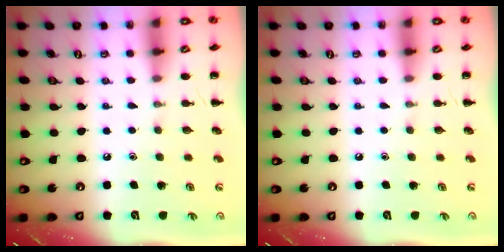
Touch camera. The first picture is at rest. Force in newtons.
{"total": 0.0}